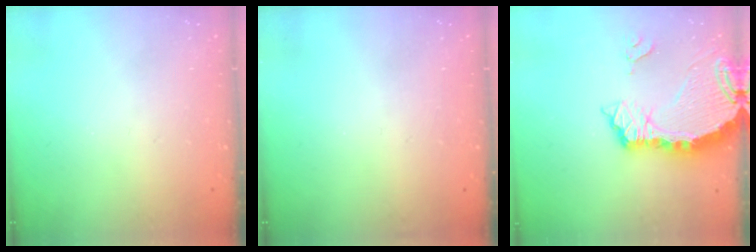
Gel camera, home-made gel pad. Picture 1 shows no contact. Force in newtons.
{"total": 0.0}
{"total": 9.6, "press": 9.5, "slide": 1.1}